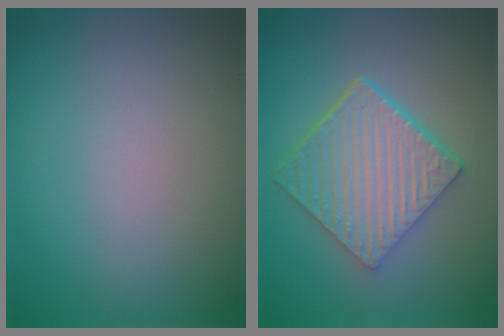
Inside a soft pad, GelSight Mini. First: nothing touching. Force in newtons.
{"total": 6.4, "press": 4.5, "slide": 4.6}